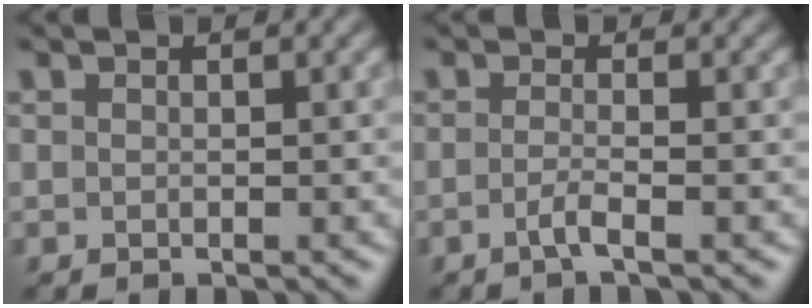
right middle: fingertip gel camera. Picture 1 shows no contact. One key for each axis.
{"total": 1.7, "fx": -0.7, "fy": 0.3, "fz": 1.5, "tx": -0.028, "ty": -0.001, "tz": -0.022}